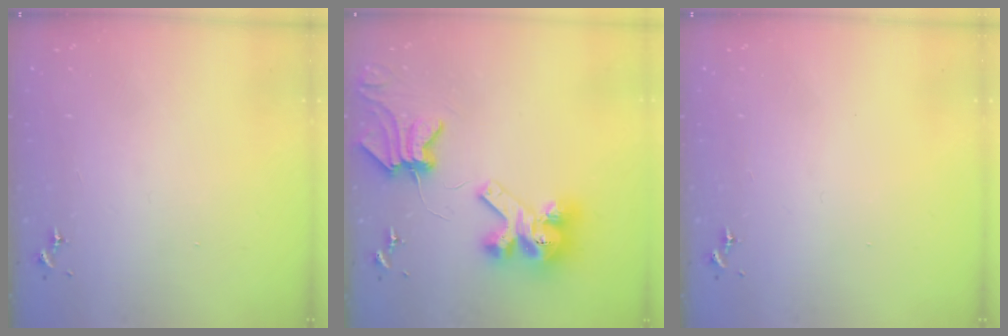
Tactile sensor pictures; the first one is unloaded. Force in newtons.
{"total": 12.4, "press": 12.2, "slide": 1.7}
{"total": 0.0}